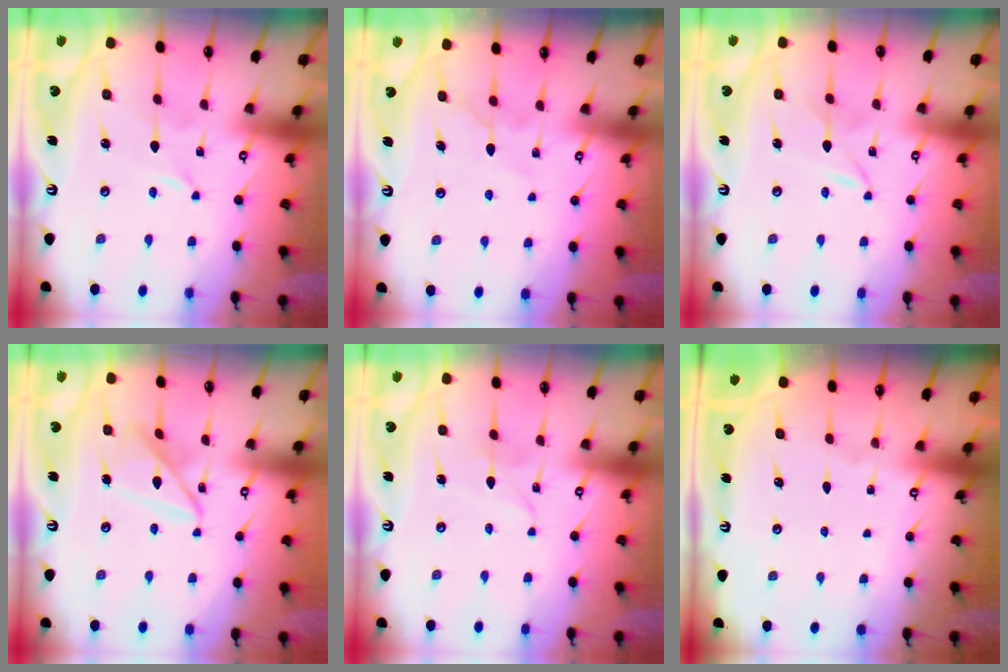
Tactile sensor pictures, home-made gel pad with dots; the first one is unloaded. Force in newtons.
{"total": 7.4, "press": 7.3, "slide": 0.9}
{"total": 1.7, "press": 1.7, "slide": 0.0}
{"total": 10.2, "press": 10.2, "slide": 0.7}
{"total": 2.9, "press": 2.9, "slide": 0.3}
{"total": 0.0}